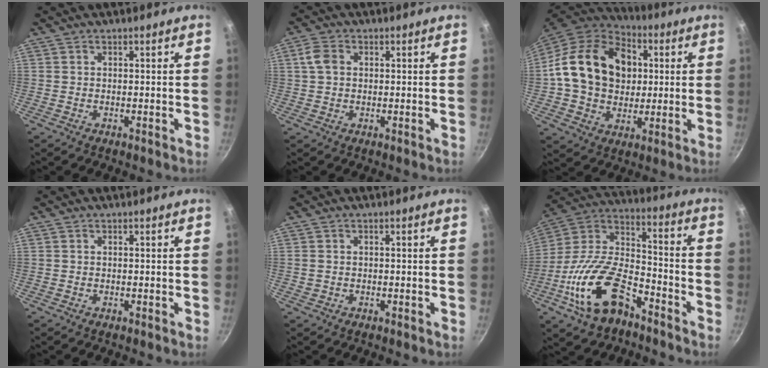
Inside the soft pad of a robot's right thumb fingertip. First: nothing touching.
{"total": 3.9, "force": [0.8, 2.9, 2.5], "torque": [-0.046, 0.006, 0.009]}
{"total": 21.8, "force": [3.9, 15.6, 14.6], "torque": [-0.233, 0.017, 0.057]}
{"total": 0.0}
{"total": 0.7, "force": [-0.1, 0.6, 0.2], "torque": [-0.003, 0.001, 0.000]}
{"total": 20.5, "force": [-10.1, 10.9, 14.1], "torque": [-0.250, 0.071, -0.201]}